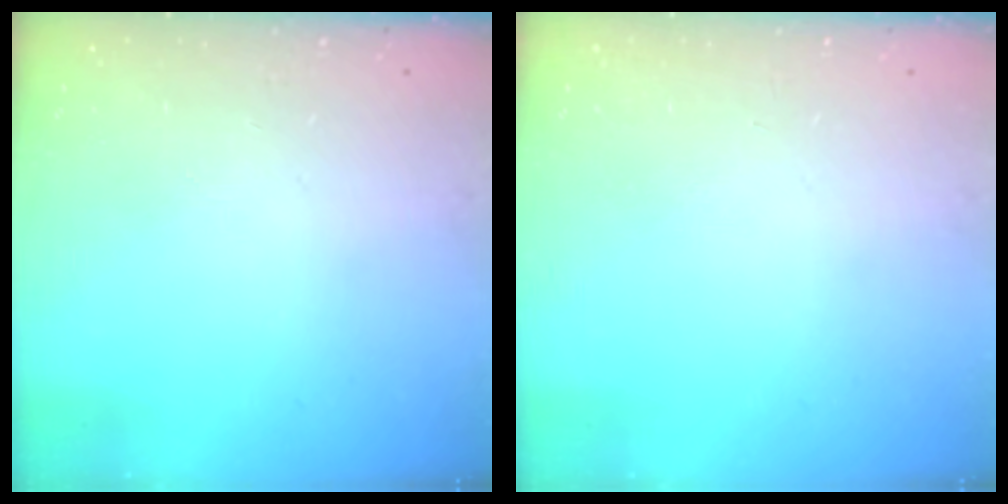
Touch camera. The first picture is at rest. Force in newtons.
{"total": 0.0}